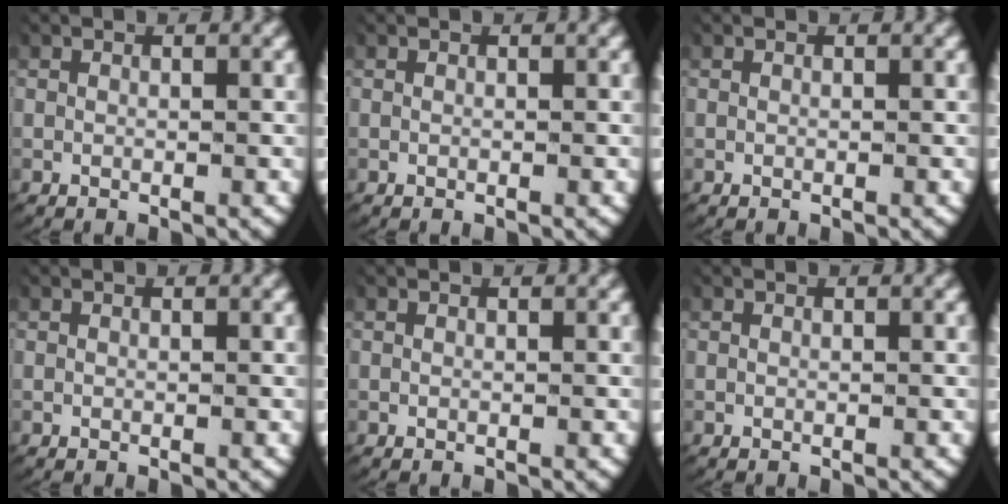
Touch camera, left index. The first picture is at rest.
{"total": 0.0}
{"total": 0.0}
{"total": 0.0}
{"total": 0.0}
{"total": 0.0}